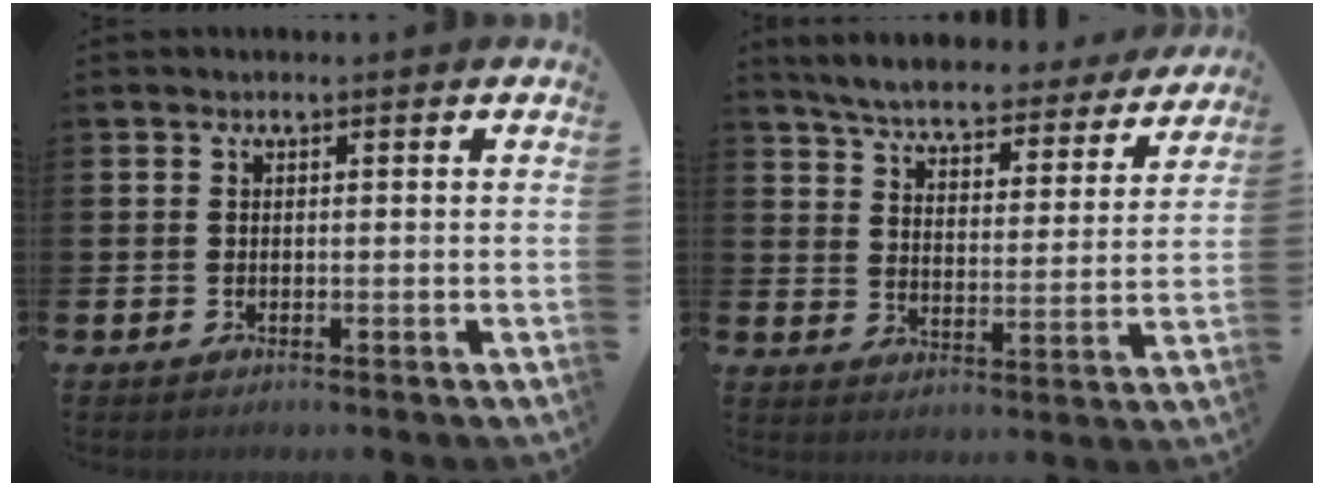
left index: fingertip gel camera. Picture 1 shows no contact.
{"total": 6.0, "force": [5.8, 0.6, 1.5], "torque": [-0.057, -0.041, 0.097]}